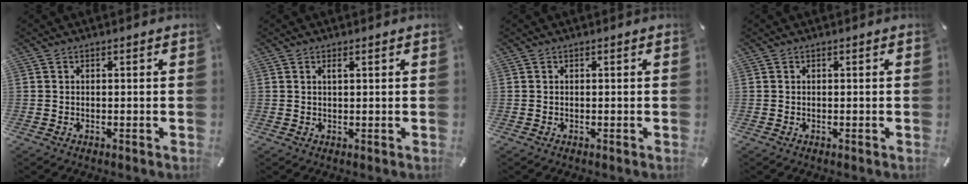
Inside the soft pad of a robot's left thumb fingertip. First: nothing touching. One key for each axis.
{"total": 1.0, "fx": 0.5, "fy": 0.3, "fz": 0.8, "tx": -0.016, "ty": 0.000, "tz": 0.009}
{"total": 0.0}
{"total": 0.0}